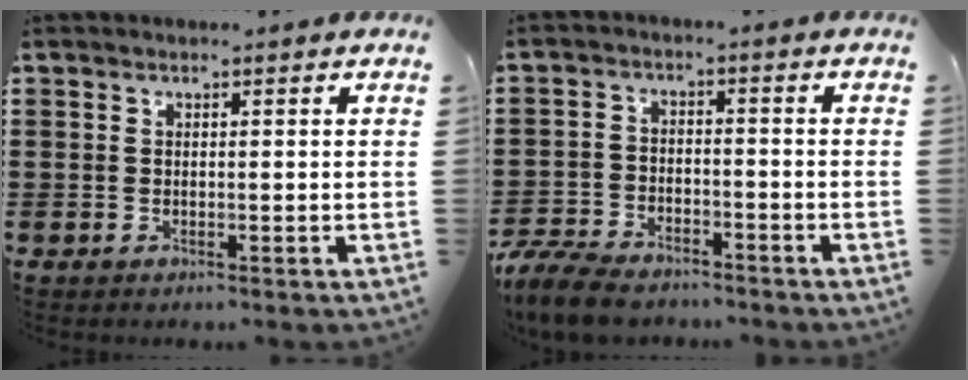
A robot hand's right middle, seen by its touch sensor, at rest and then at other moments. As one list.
[{"total": 7.0, "force": [-6.4, 1.7, 2.3], "torque": [-0.063, 0.005, -0.129]}]